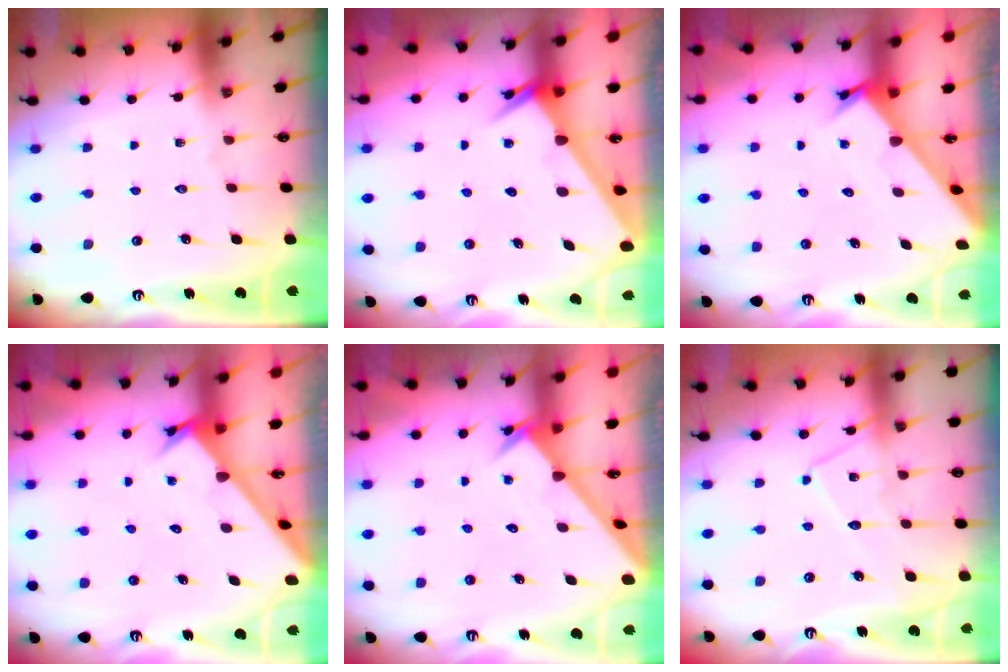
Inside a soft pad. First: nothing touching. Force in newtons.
{"total": 3.0, "press": 3.0, "slide": 0.1}
{"total": 2.3, "press": 2.3, "slide": 0.0}
{"total": 2.5, "press": 2.5, "slide": 0.3}
{"total": 2.6, "press": 2.6, "slide": 0.2}
{"total": 10.4, "press": 10.4, "slide": 0.7}